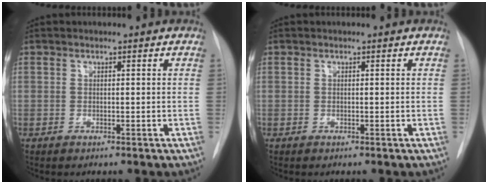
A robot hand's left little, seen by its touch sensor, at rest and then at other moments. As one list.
[{"total": 0.0}]